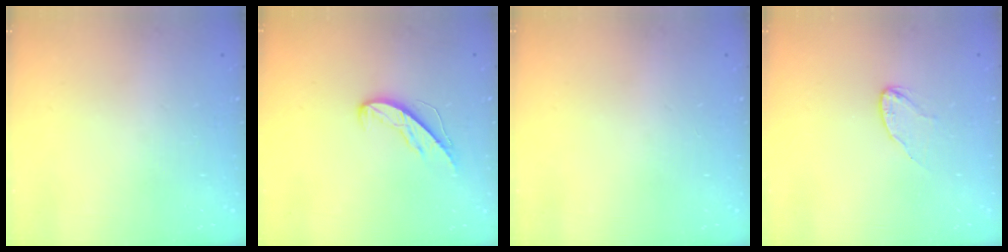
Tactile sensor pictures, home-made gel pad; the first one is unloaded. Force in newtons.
{"total": 5.7, "press": 5.7, "slide": 0.4}
{"total": 0.0}
{"total": 3.8, "press": 3.7, "slide": 0.4}